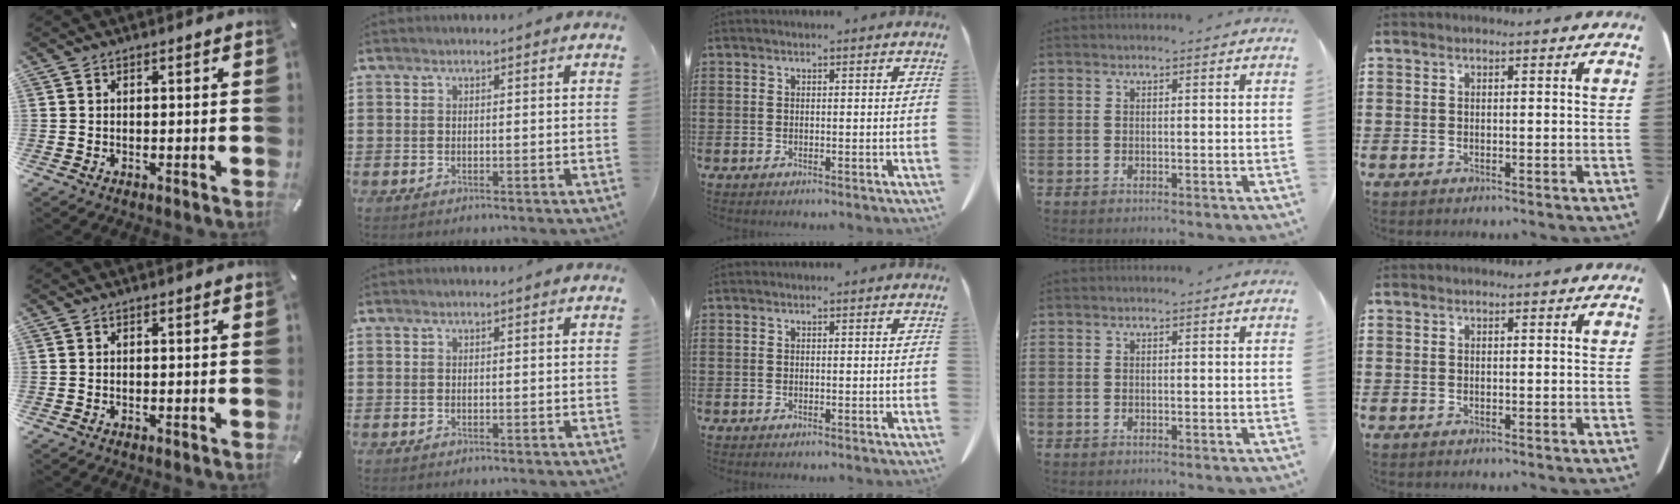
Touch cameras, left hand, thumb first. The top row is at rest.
{}